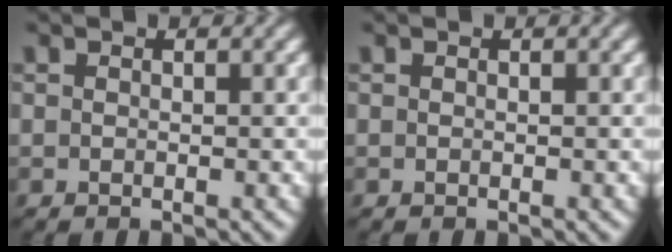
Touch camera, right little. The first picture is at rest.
{"total": 0.0}